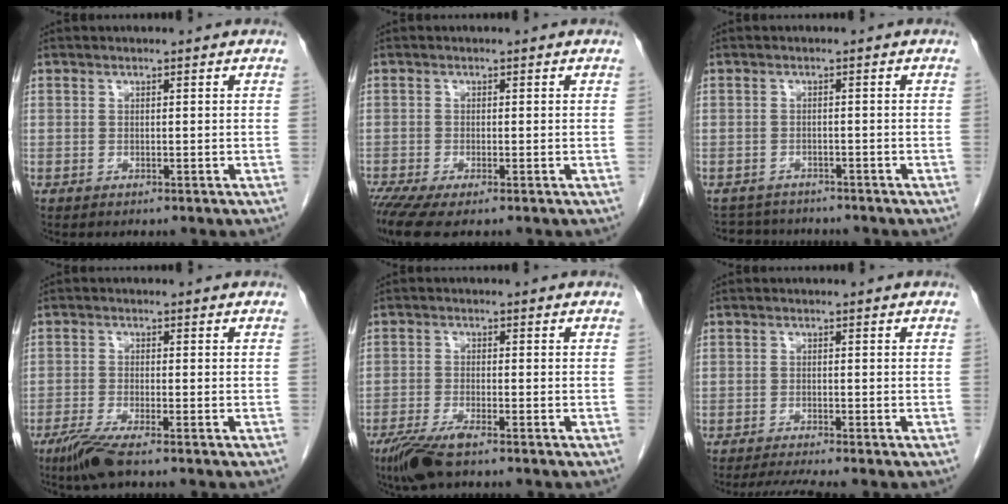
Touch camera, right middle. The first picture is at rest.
{"total": 4.2, "force": [-2.9, 0.6, 3.0], "torque": [-0.058, -0.012, -0.055]}
{"total": 4.8, "force": [-4.6, 1.4, 0.1], "torque": [-0.001, 0.002, -0.067]}
{"total": 4.6, "force": [-3.3, 0.0, 3.2], "torque": [-0.071, -0.016, -0.066]}
{"total": 5.5, "force": [-3.9, 0.6, 3.8], "torque": [-0.081, -0.016, -0.072]}
{"total": 3.5, "force": [-3.0, -0.8, 1.6], "torque": [-0.029, -0.013, -0.054]}